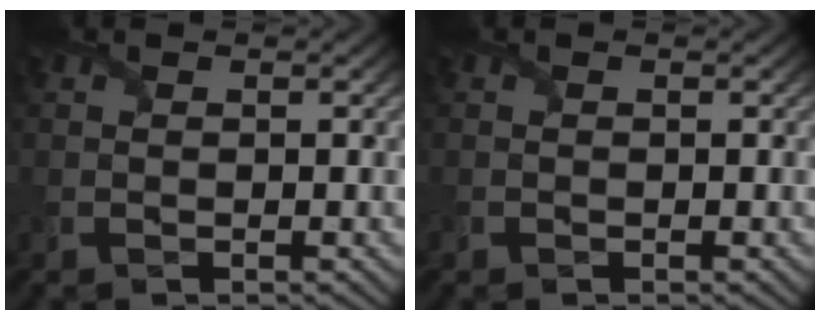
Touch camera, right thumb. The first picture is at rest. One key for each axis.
{"total": 0.0}